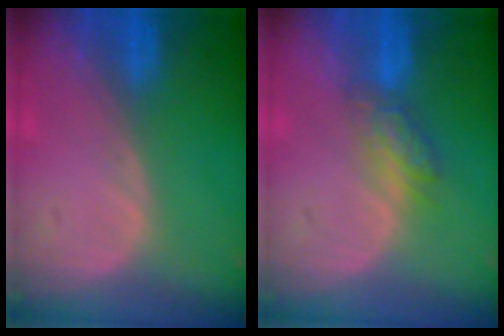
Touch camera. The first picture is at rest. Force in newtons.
{"total": 4.2, "press": 4.2, "slide": 0.6}